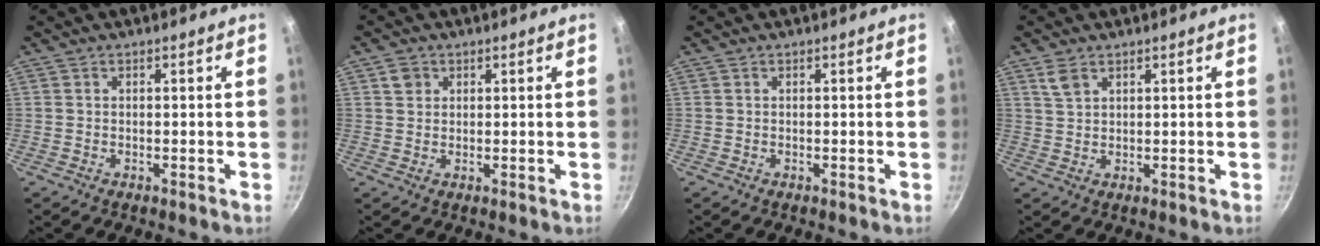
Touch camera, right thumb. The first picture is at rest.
{"total": 2.6, "force": [1.0, 2.2, 0.9], "torque": [-0.005, 0.002, 0.016]}
{"total": 0.0}
{"total": 3.1, "force": [1.8, 1.7, 1.8], "torque": [-0.029, -0.004, 0.039]}